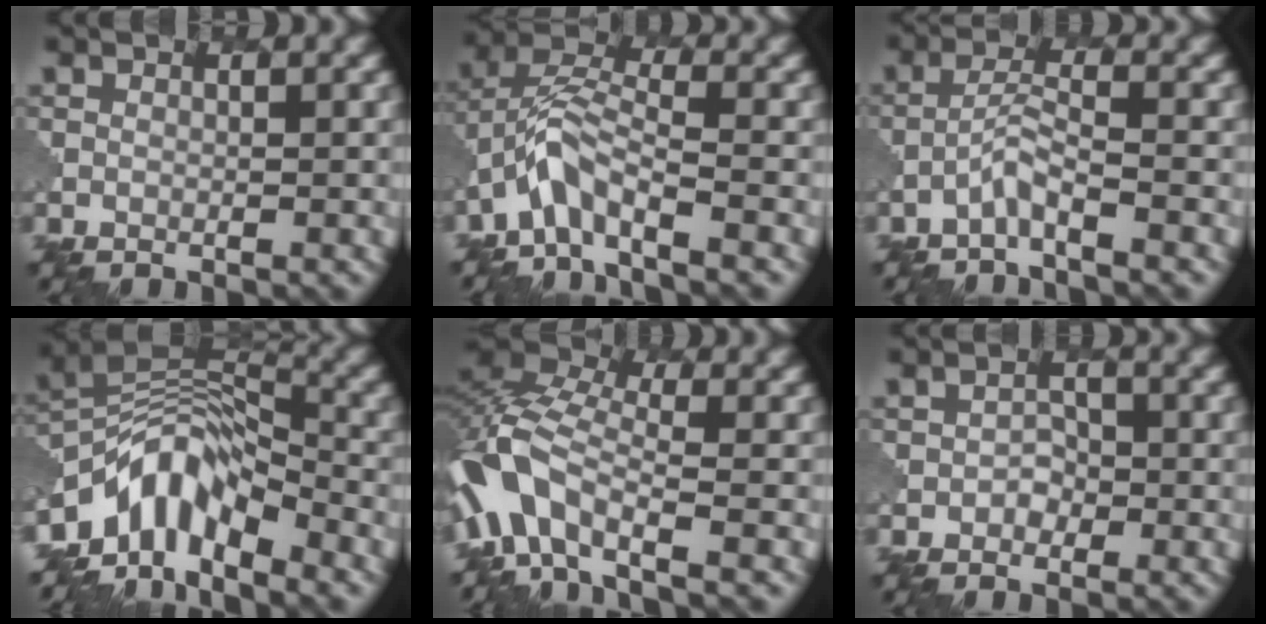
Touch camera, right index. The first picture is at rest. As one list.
[{"total": 4.3, "force": [-2.6, 1.3, 3.1], "torque": [-0.063, 0.008, -0.059]}, {"total": 2.0, "force": [-1.5, 0.0, 1.4], "torque": [-0.030, 0.008, -0.037]}, {"total": 7.7, "force": [-4.8, 3.7, 4.8], "torque": [-0.069, 0.006, -0.100]}, {"total": 9.5, "force": [-3.7, 4.5, 7.5], "torque": [-0.145, 0.010, -0.086]}, {"total": 1.2, "force": [-0.3, 1.0, 0.5], "torque": [-0.005, 0.004, -0.005]}]